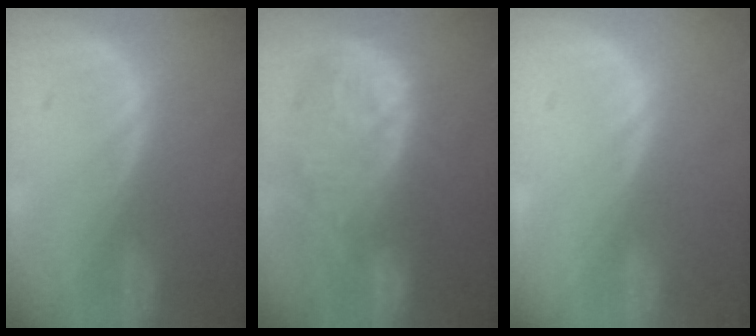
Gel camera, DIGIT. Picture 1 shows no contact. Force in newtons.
{"total": 12.1, "press": 11.0, "slide": 5.1}
{"total": 0.5, "press": 0.0, "slide": 0.5}